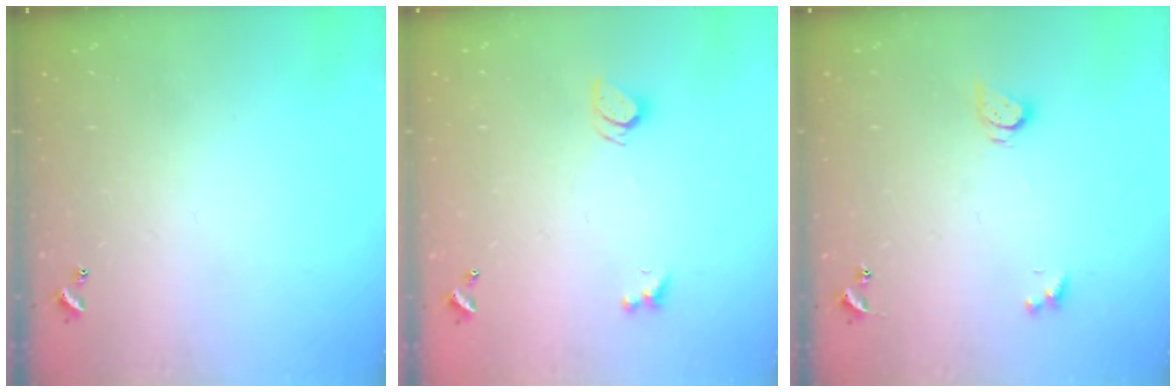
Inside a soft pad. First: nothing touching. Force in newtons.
{"total": 2.1, "press": 2.1, "slide": 0.3}
{"total": 2.4, "press": 2.3, "slide": 0.4}